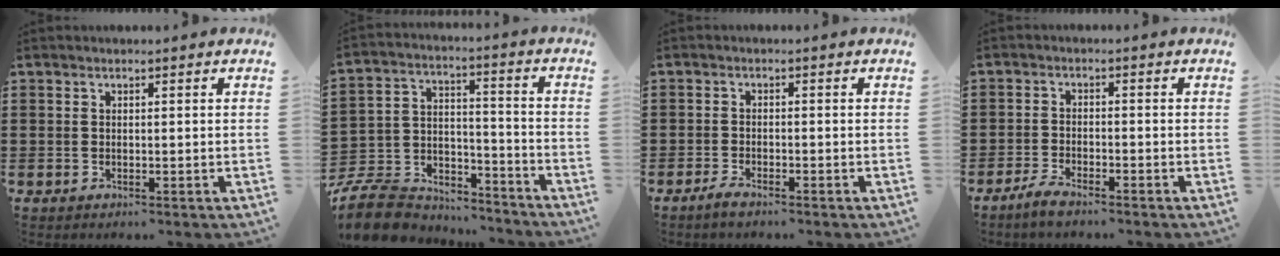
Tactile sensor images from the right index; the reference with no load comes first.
{"total": 9.9, "force": [-9.1, 3.3, 2.2], "torque": [-0.058, 0.022, -0.181]}
{"total": 1.7, "force": [-1.5, 0.2, 0.6], "torque": [-0.021, -0.001, -0.032]}
{"total": 2.6, "force": [-2.4, 0.4, 0.9], "torque": [-0.025, 0.005, -0.051]}